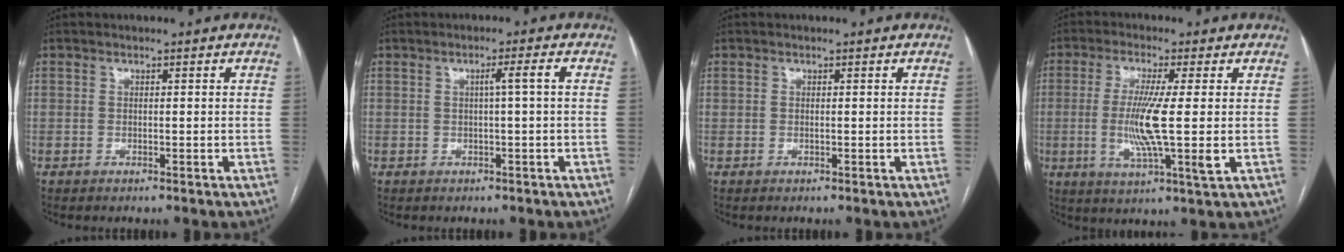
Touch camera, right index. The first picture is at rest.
{"total": 2.2, "force": [0.2, -0.5, 2.1], "torque": [-0.035, 0.003, 0.005]}
{"total": 0.0}
{"total": 9.5, "force": [-0.3, -0.3, 9.4], "torque": [-0.191, -0.016, -0.010]}